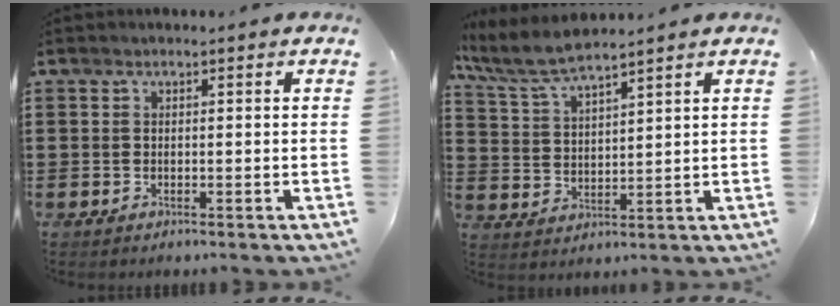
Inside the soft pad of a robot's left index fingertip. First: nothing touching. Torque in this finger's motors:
{"motor_torque": [1.07, -1.07, 0.15, 0.15]}